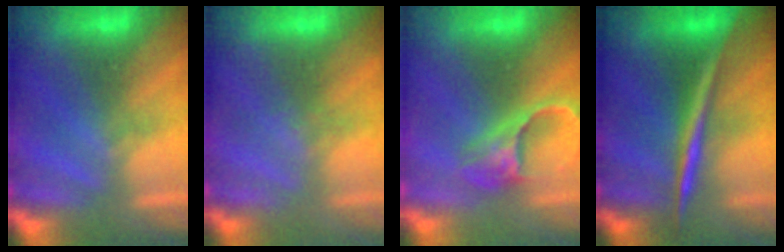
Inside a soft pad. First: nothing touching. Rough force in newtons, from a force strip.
{"total": 2.3}
{"total": 4.8}
{"total": 2.8}